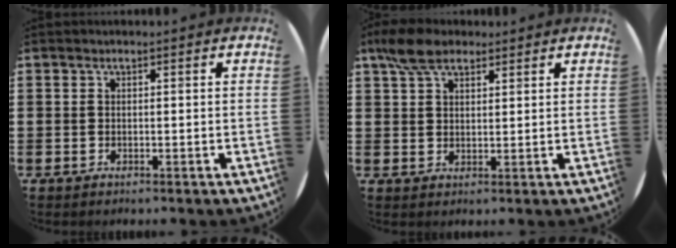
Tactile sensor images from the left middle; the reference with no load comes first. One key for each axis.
{"total": 5.5, "fx": 4.1, "fy": 2.5, "fz": 2.6, "tx": -0.062, "ty": 0.006, "tz": 0.077}